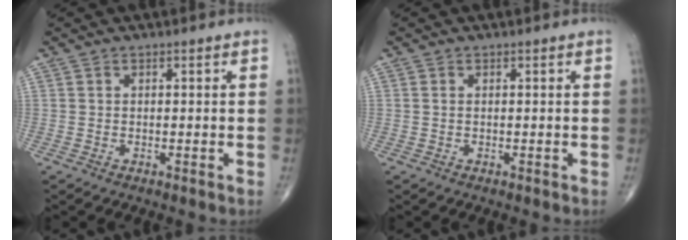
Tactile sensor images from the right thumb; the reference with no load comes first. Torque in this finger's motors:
{"motor_torque": [-0.22, -0.13, -0.22, -0.08, 0.06]}